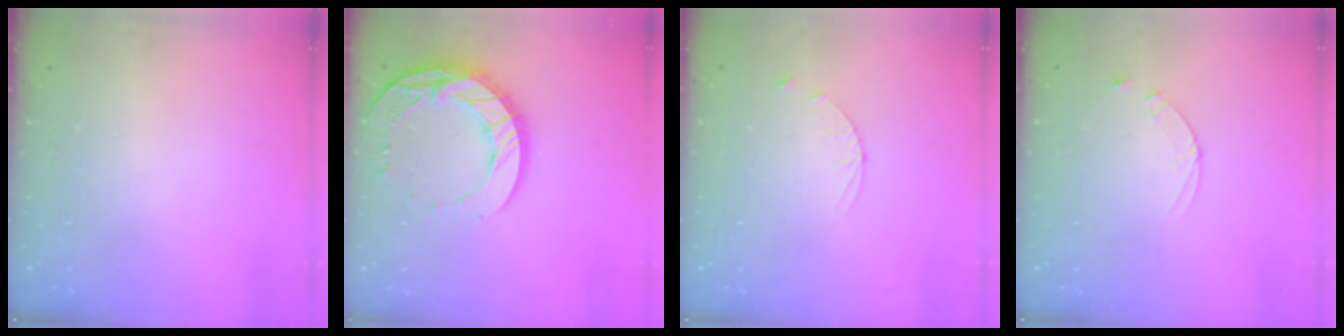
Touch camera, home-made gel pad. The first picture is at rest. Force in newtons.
{"total": 17.2, "press": 17.1, "slide": 1.5}
{"total": 3.0, "press": 2.9, "slide": 0.4}
{"total": 3.6, "press": 3.6, "slide": 0.5}